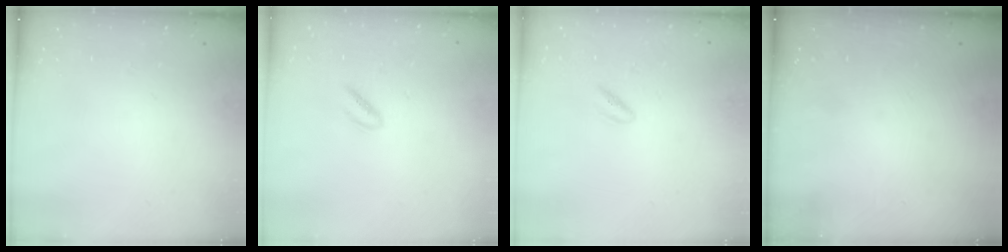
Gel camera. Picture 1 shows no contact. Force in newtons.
{"total": 2.7, "press": 2.5, "slide": 1.0}
{"total": 1.9, "press": 1.6, "slide": 1.0}
{"total": 0.0}